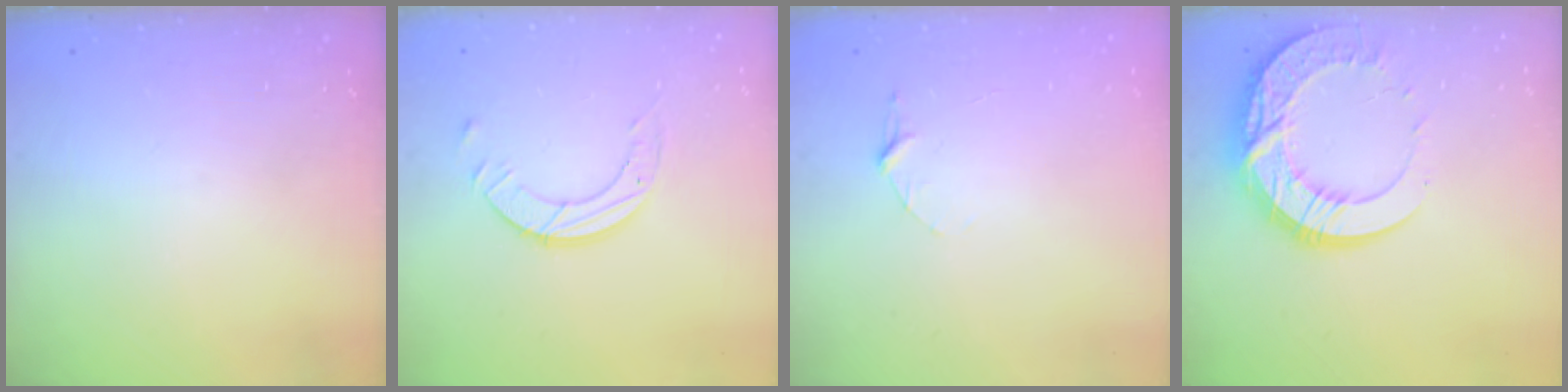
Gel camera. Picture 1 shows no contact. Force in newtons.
{"total": 7.1, "press": 7.1, "slide": 0.7}
{"total": 4.7, "press": 4.7, "slide": 0.5}
{"total": 18.8, "press": 18.8, "slide": 1.7}